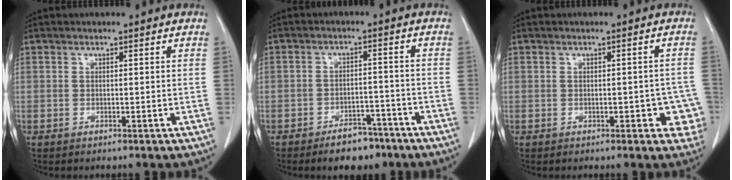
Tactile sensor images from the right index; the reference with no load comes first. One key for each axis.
{"total": 6.0, "fx": -4.4, "fy": 2.8, "fz": 2.9, "tx": -0.040, "ty": 0.007, "tz": -0.063}
{"total": 4.8, "fx": -1.5, "fy": 2.1, "fz": 4.0, "tx": -0.025, "ty": 0.013, "tz": -0.015}